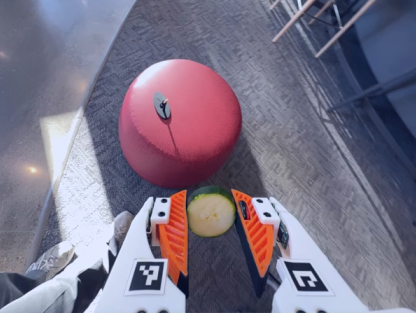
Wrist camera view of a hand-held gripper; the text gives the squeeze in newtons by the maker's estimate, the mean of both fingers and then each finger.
{"total": 10.0, "left": 10.1, "right": 9.8}